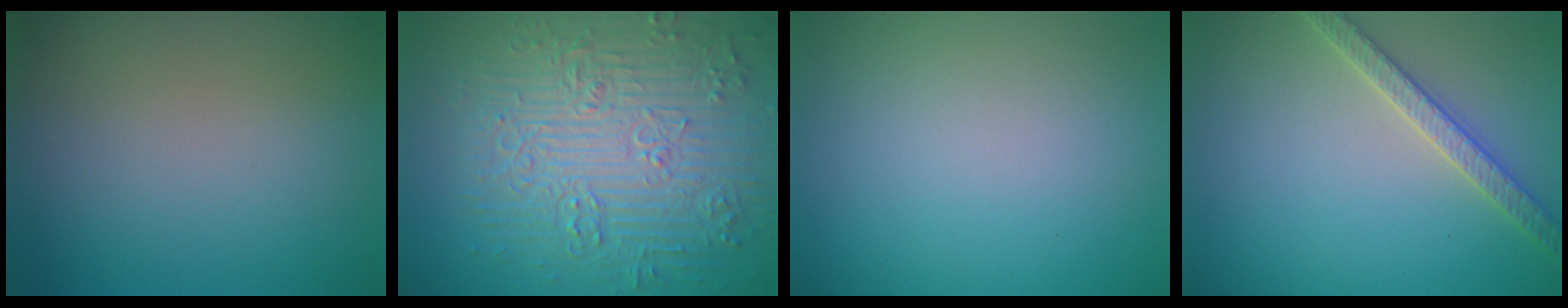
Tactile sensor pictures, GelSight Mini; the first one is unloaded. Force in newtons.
{"total": 9.3, "press": 6.9, "slide": 6.2}
{"total": 0.0}
{"total": 2.8, "press": 2.8, "slide": 0.6}